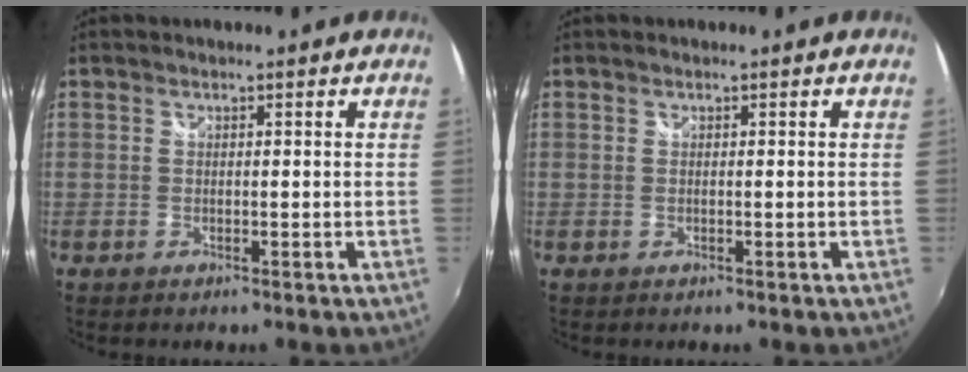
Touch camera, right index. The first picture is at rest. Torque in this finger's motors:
{"motor_torque": [-0.06, 0.06, 0.00, 0.01]}